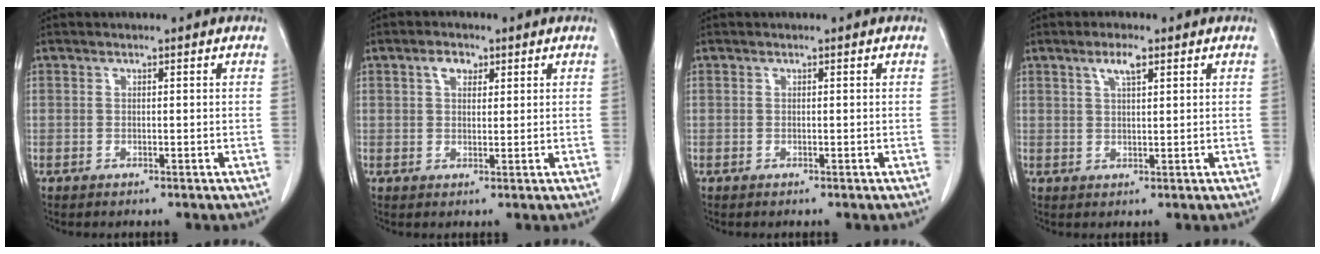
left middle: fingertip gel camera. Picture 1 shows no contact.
{"total": 2.8, "force": [1.5, 1.6, 1.7], "torque": [-0.034, 0.008, 0.028]}
{"total": 0.0}
{"total": 3.1, "force": [1.8, 0.5, 2.5], "torque": [-0.050, 0.003, 0.035]}